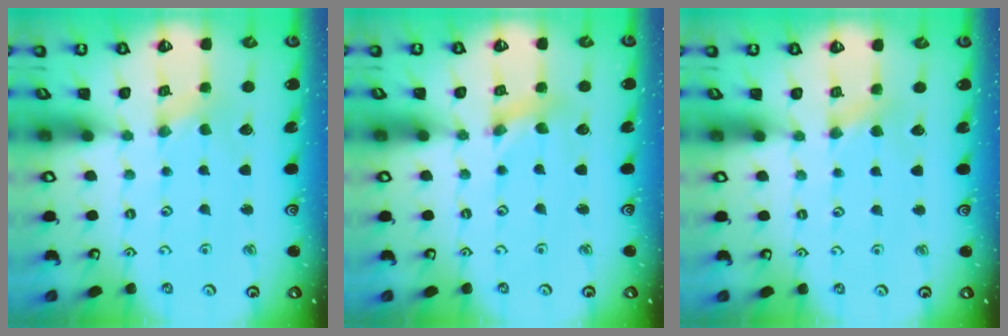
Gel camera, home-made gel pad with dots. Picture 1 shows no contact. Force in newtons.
{"total": 1.7, "press": 1.7, "slide": 0.2}
{"total": 3.0, "press": 2.9, "slide": 0.5}